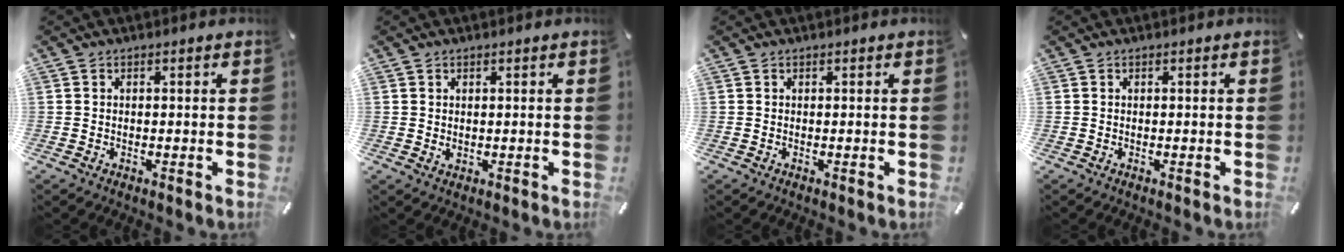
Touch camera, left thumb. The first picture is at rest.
{"total": 0.8, "force": [0.4, 0.6, 0.3], "torque": [-0.007, 0.003, 0.007]}
{"total": 0.0}
{"total": 0.0}